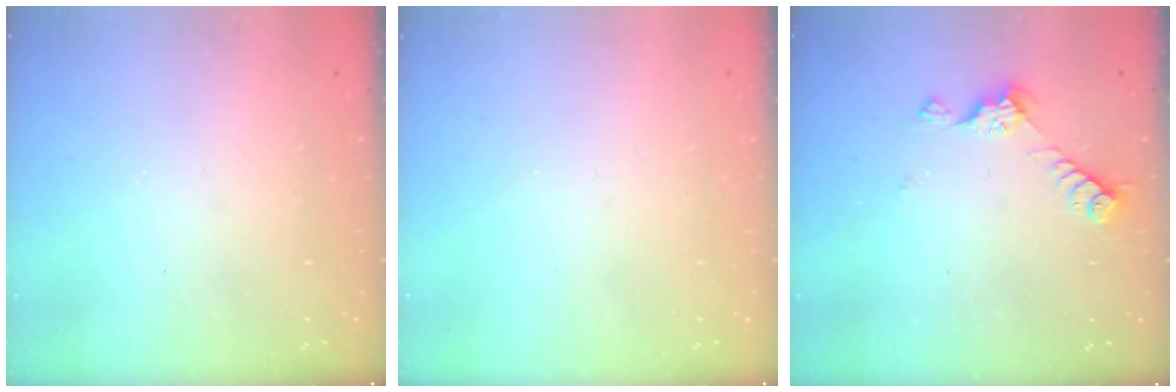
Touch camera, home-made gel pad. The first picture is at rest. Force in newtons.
{"total": 0.0}
{"total": 6.6, "press": 6.6, "slide": 0.6}